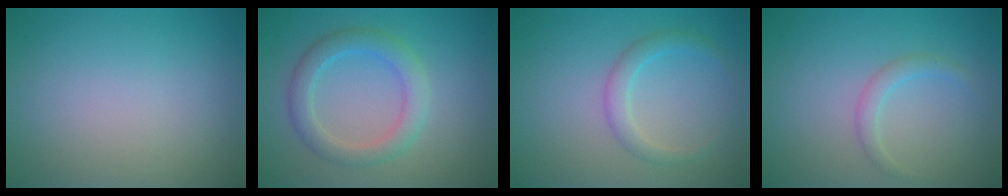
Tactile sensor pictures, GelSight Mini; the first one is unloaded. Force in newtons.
{"total": 3.4, "press": 3.4, "slide": 0.0}
{"total": 2.0, "press": 2.0, "slide": 0.1}
{"total": 1.4, "press": 1.4, "slide": 0.1}